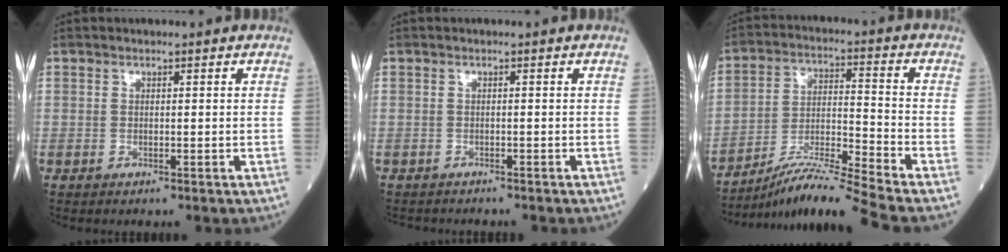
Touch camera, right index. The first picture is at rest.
{"total": 2.3, "force": [-2.1, 1.0, 0.0], "torque": [-0.009, -0.003, -0.035]}
{"total": 11.8, "force": [-10.5, -3.1, 4.5], "torque": [-0.084, -0.004, -0.188]}